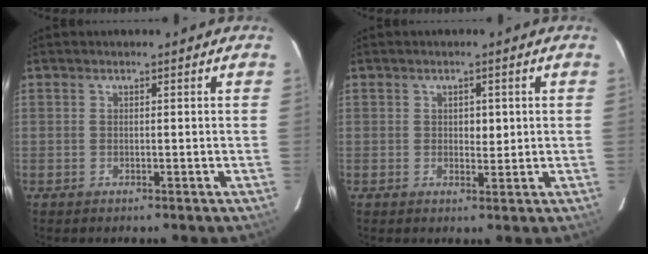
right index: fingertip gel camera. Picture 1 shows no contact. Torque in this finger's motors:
{"motor_torque": [-0.02, 0.04, 0.04, 0.00]}